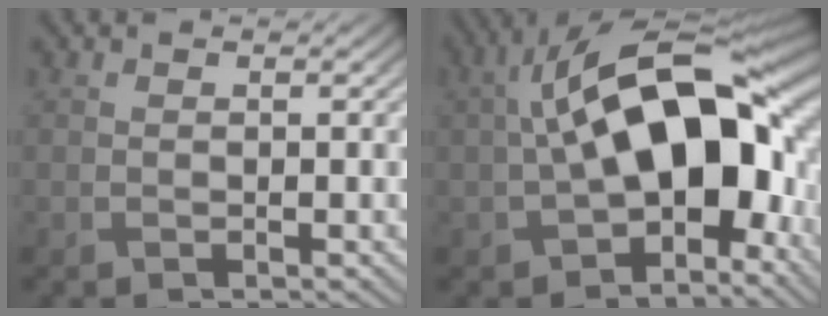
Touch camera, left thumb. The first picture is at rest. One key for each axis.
{"total": 17.0, "fx": -0.6, "fy": 9.0, "fz": 14.4, "tx": -0.236, "ty": 0.014, "tz": -0.020}